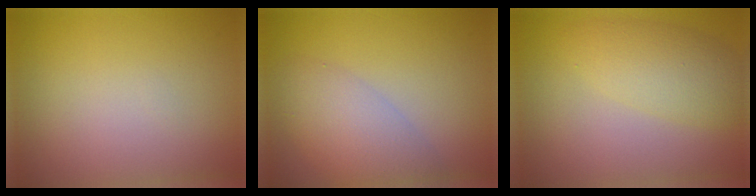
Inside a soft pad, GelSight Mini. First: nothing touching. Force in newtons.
{"total": 4.9, "press": 4.9, "slide": 0.2}
{"total": 3.8, "press": 3.8, "slide": 0.1}